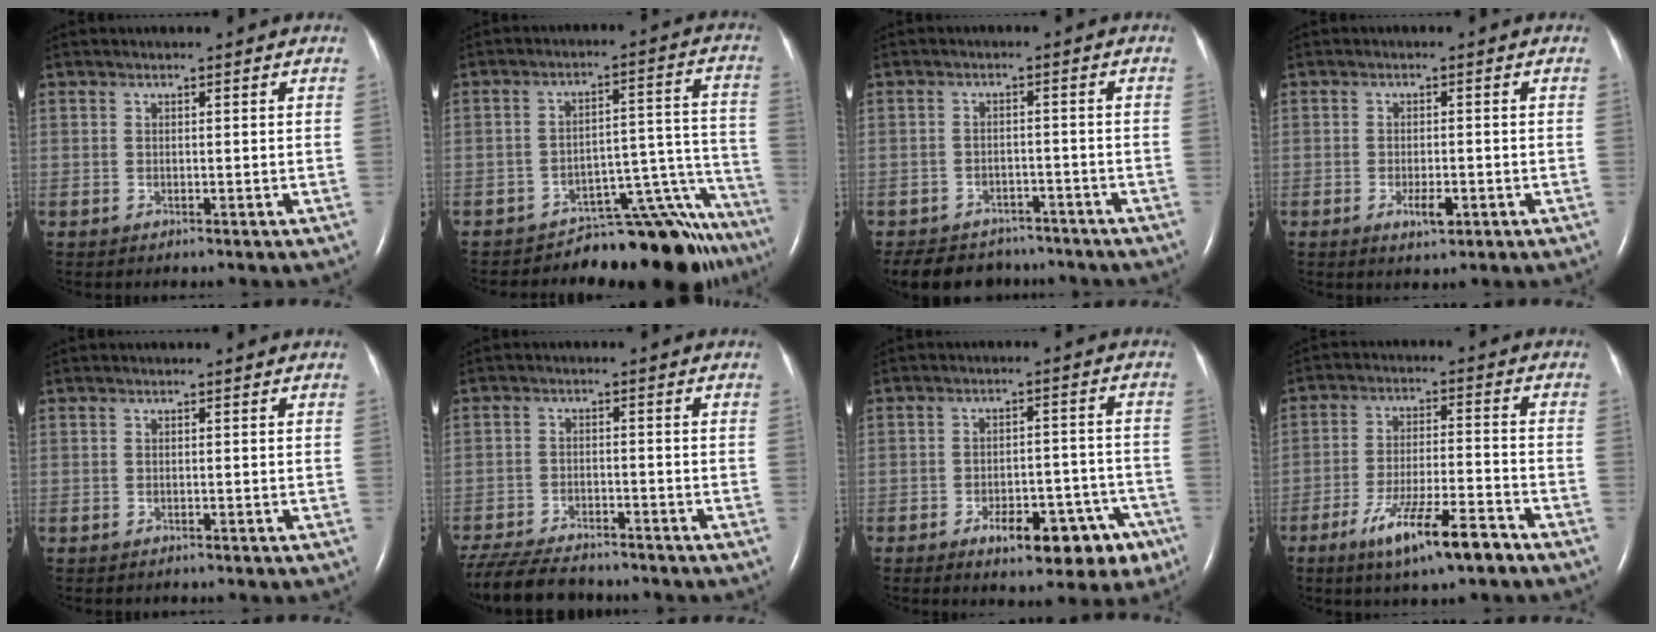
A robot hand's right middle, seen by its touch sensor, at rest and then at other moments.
{"total": 14.6, "force": [-14.3, 1.1, 2.7], "torque": [0.014, 0.063, -0.193]}
{"total": 9.8, "force": [-8.5, 4.5, 2.0], "torque": [-0.034, 0.003, -0.111]}
{"total": 2.9, "force": [-1.3, 1.0, 2.4], "torque": [-0.044, -0.001, -0.018]}
{"total": 0.0}
{"total": 12.5, "force": [-10.9, 3.0, 5.2], "torque": [-0.105, -0.018, -0.171]}
{"total": 11.3, "force": [-6.7, 4.9, 7.7], "torque": [-0.082, 0.026, -0.084]}
{"total": 10.8, "force": [-7.0, 1.3, 8.1], "torque": [-0.148, -0.016, -0.117]}